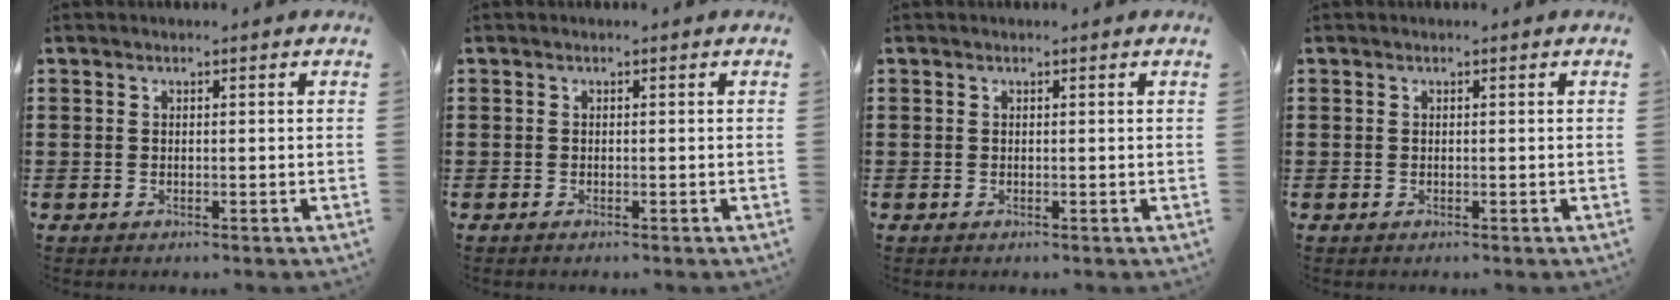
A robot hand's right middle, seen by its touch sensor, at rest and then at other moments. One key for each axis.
{"total": 0.0}
{"total": 0.0}
{"total": 0.0}